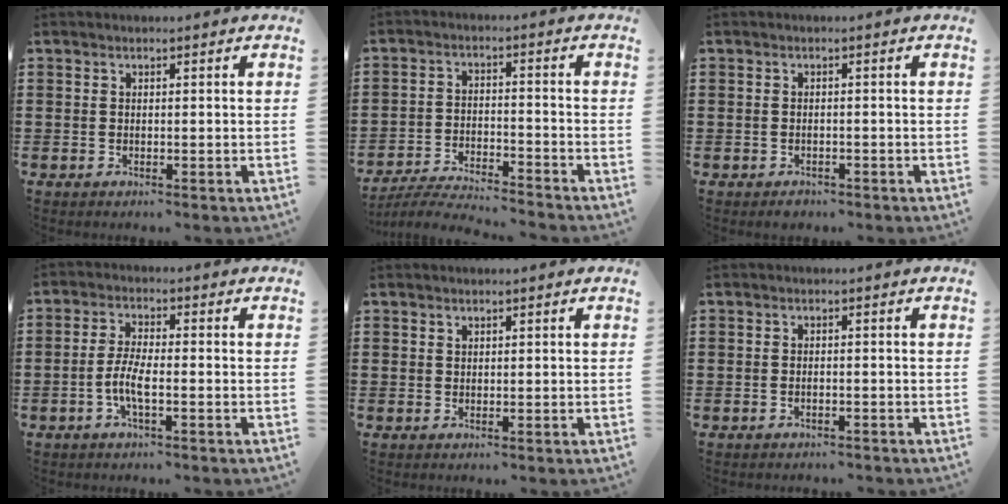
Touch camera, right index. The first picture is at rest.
{"total": 5.0, "force": [-4.9, 0.0, 1.1], "torque": [-0.033, -0.005, -0.101]}
{"total": 0.9, "force": [-0.6, 0.5, 0.4], "torque": [-0.012, -0.002, -0.012]}
{"total": 4.6, "force": [-1.7, 1.1, 4.1], "torque": [-0.097, -0.005, -0.040]}
{"total": 0.7, "force": [0.5, 0.5, 0.1], "torque": [-0.004, 0.001, 0.010]}
{"total": 0.8, "force": [-0.7, 0.2, 0.4], "torque": [-0.012, -0.005, -0.013]}